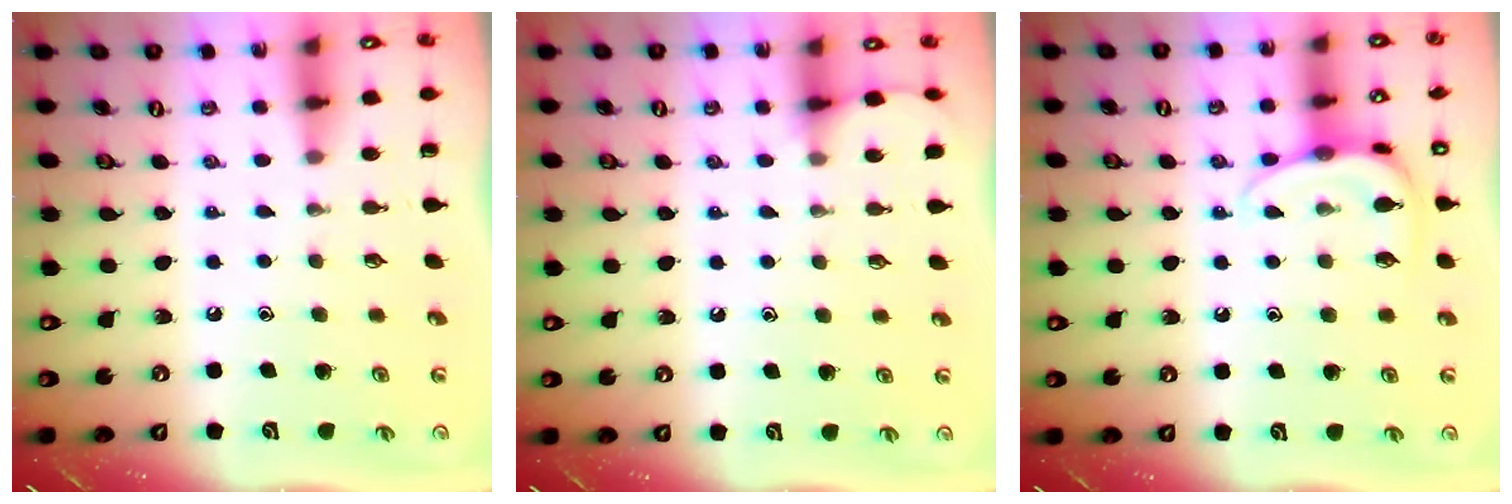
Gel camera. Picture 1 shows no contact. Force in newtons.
{"total": 3.8, "press": 3.8, "slide": 0.5}
{"total": 9.7, "press": 9.7, "slide": 0.9}